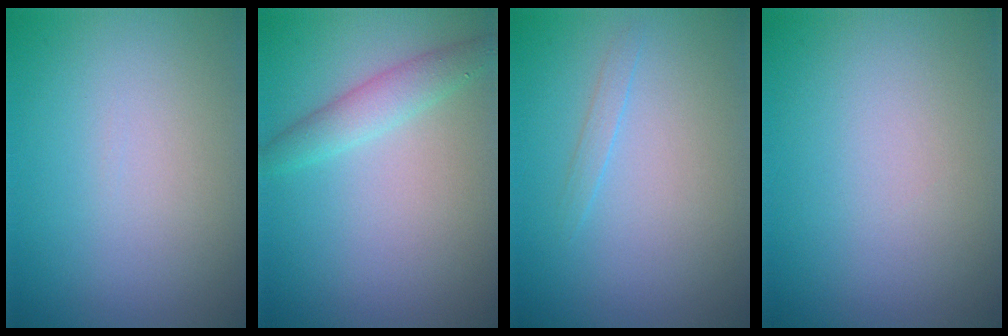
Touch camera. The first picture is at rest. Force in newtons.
{"total": 2.3, "press": 2.3, "slide": 0.0}
{"total": 0.8, "press": 0.8, "slide": 0.1}
{"total": 0.0}